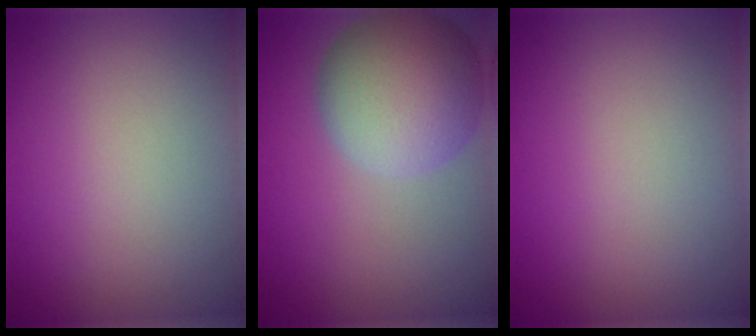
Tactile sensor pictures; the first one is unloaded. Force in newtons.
{"total": 8.2, "press": 8.2, "slide": 0.4}
{"total": 0.0}